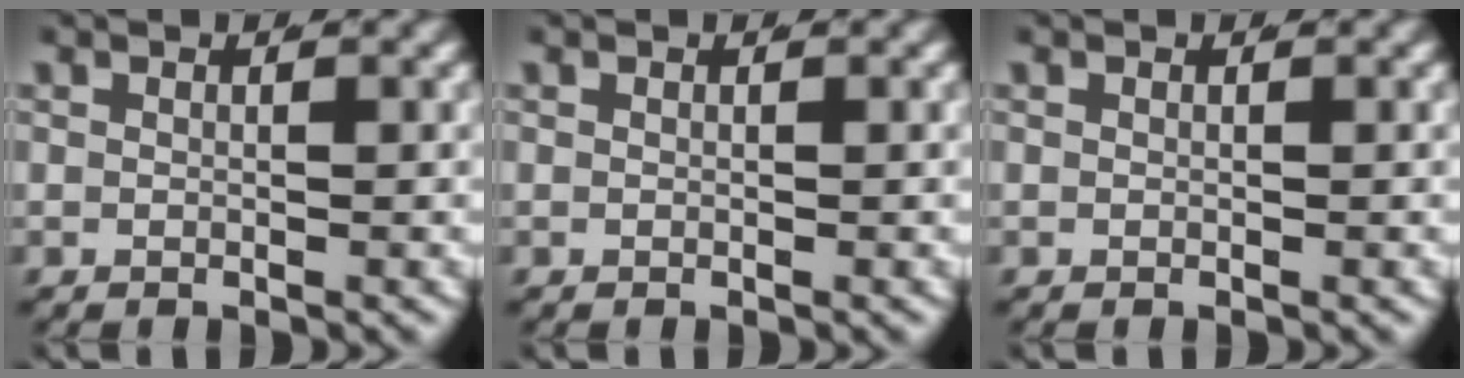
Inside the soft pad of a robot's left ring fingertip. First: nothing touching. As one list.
[{"total": 0.0}, {"total": 0.0}]